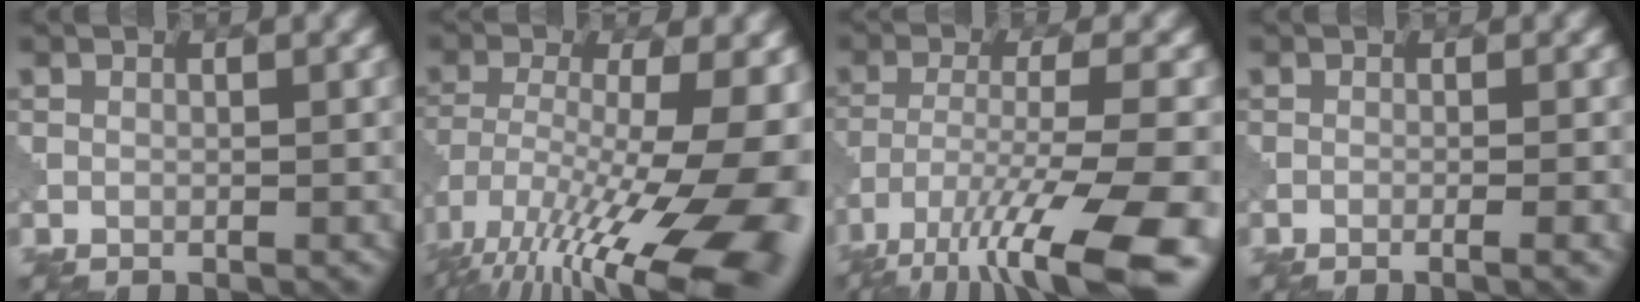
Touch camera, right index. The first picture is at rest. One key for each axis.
{"total": 18.1, "fx": -8.4, "fy": 6.0, "fz": 14.8, "tx": -0.236, "ty": -0.021, "tz": -0.115}
{"total": 13.8, "fx": -9.0, "fy": 3.1, "fz": 10.0, "tx": -0.191, "ty": -0.020, "tz": -0.136}
{"total": 2.4, "fx": -0.7, "fy": 0.7, "fz": 2.2, "tx": -0.019, "ty": 0.004, "tz": -0.019}